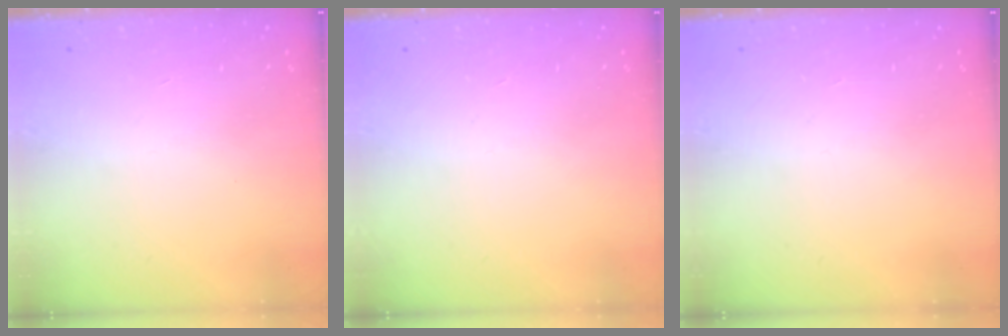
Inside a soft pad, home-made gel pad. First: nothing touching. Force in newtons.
{"total": 0.0}
{"total": 0.0}